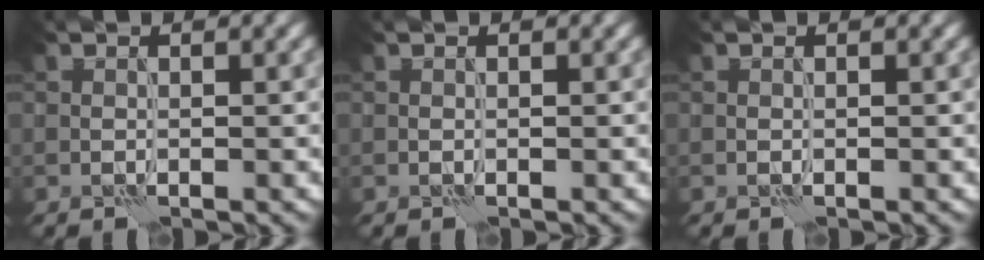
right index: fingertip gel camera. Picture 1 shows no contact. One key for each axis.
{"total": 0.0}
{"total": 0.0}